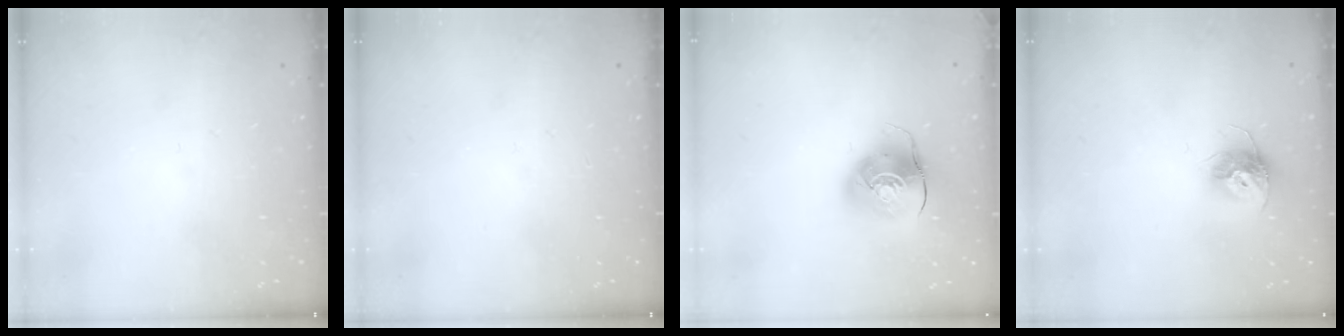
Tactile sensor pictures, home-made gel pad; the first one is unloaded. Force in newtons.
{"total": 0.0}
{"total": 9.7, "press": 9.6, "slide": 1.2}
{"total": 10.3, "press": 10.3, "slide": 0.7}